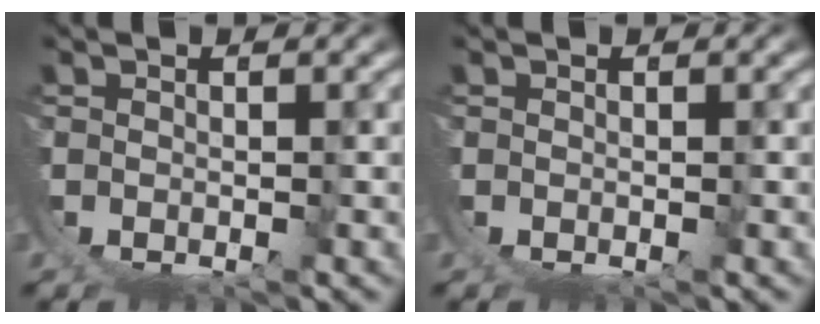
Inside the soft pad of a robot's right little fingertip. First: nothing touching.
{"total": 0.0}